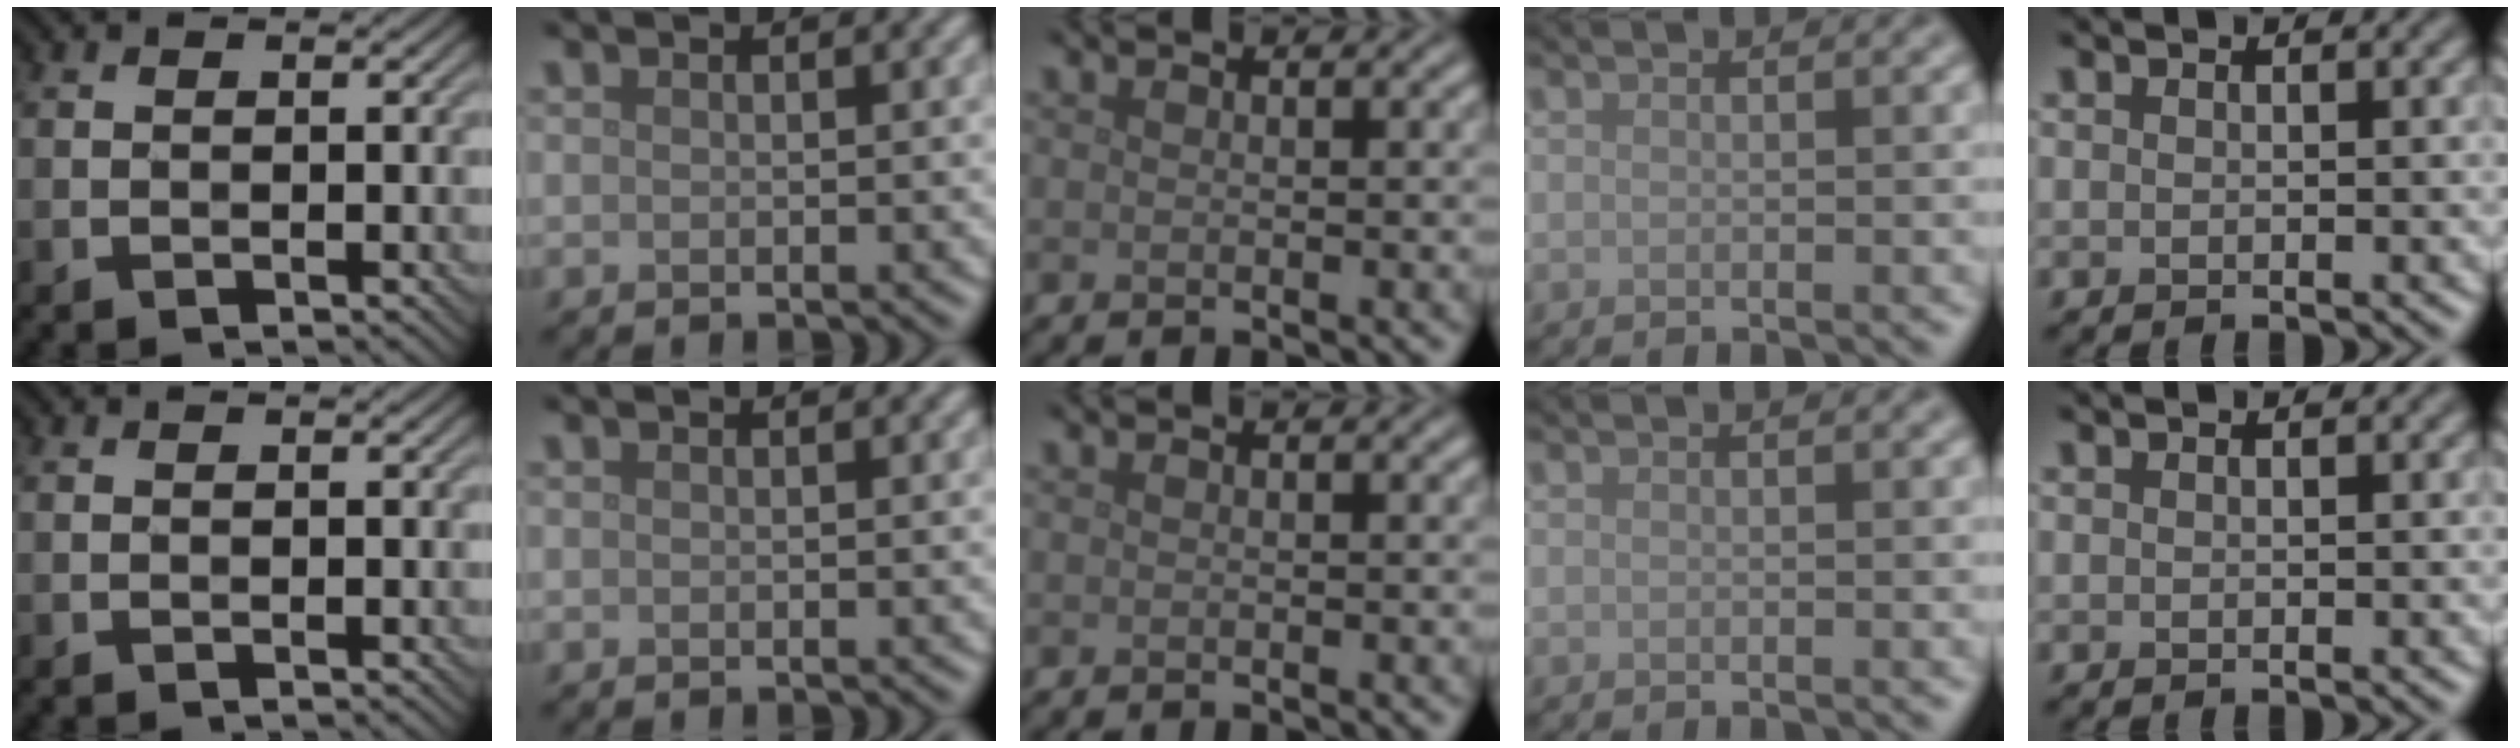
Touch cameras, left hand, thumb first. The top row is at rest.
{}